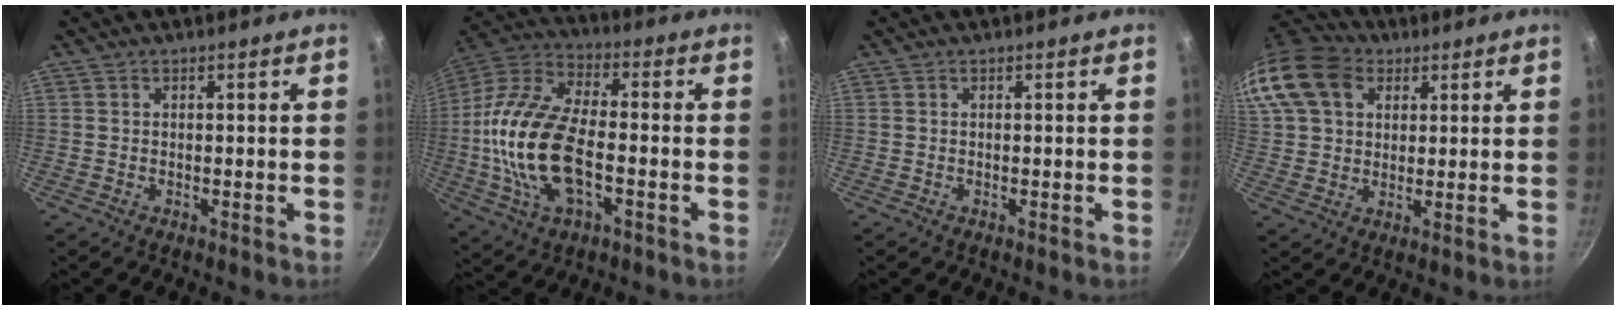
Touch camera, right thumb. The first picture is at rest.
{"total": 20.0, "force": [-3.2, 10.1, 16.9], "torque": [-0.335, 0.028, -0.074]}
{"total": 0.0}
{"total": 18.6, "force": [7.2, 13.9, 10.1], "torque": [-0.220, 0.028, 0.125]}